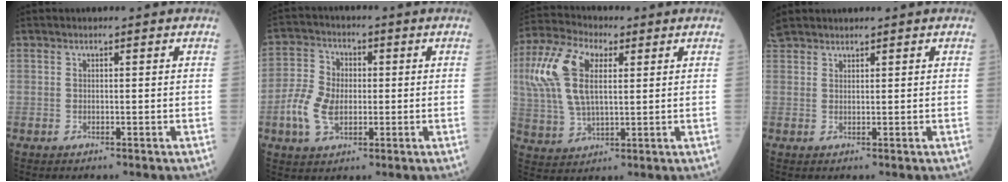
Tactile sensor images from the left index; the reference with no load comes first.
{"total": 7.8, "force": [-1.5, 5.5, 5.3], "torque": [-0.131, 0.009, -0.031]}
{"total": 11.9, "force": [3.1, 5.5, 10.0], "torque": [-0.245, 0.024, 0.063]}
{"total": 3.5, "force": [3.2, 0.8, 0.9], "torque": [-0.026, 0.029, 0.070]}